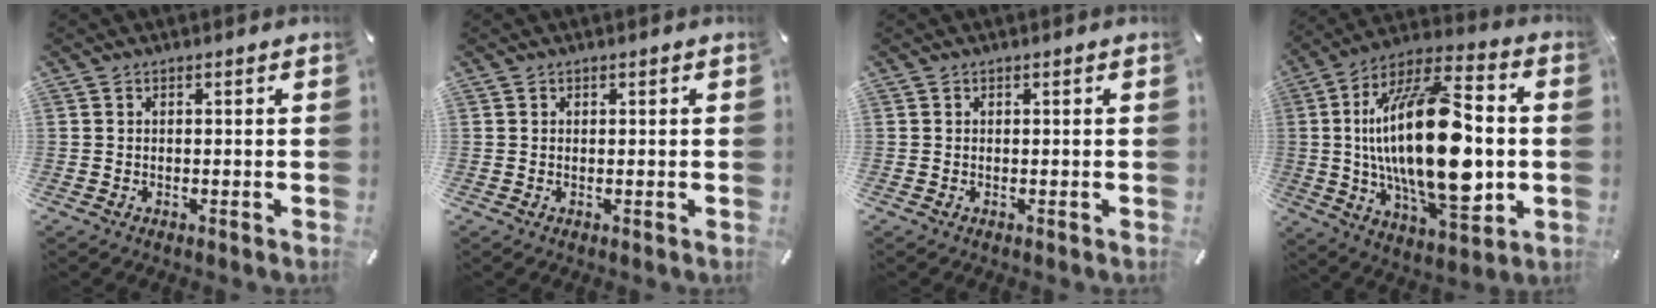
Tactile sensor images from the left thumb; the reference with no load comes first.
{"total": 0.0}
{"total": 0.0}
{"total": 31.5, "force": [-0.8, 14.4, 28.0], "torque": [-0.546, -0.018, -0.017]}